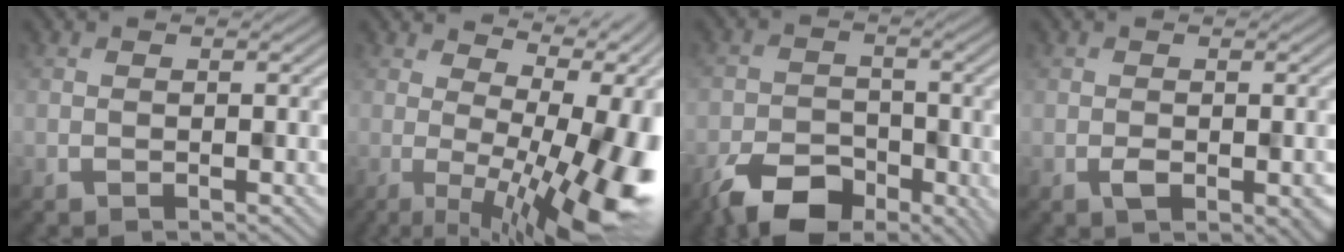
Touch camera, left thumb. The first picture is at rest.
{"total": 15.5, "force": [1.3, 5.2, 14.5], "torque": [-0.146, 0.002, 0.032]}
{"total": 7.7, "force": [-4.7, 4.4, 4.1], "torque": [-0.069, -0.011, -0.090]}
{"total": 3.0, "force": [-0.9, 1.4, 2.5], "torque": [-0.039, -0.003, -0.010]}